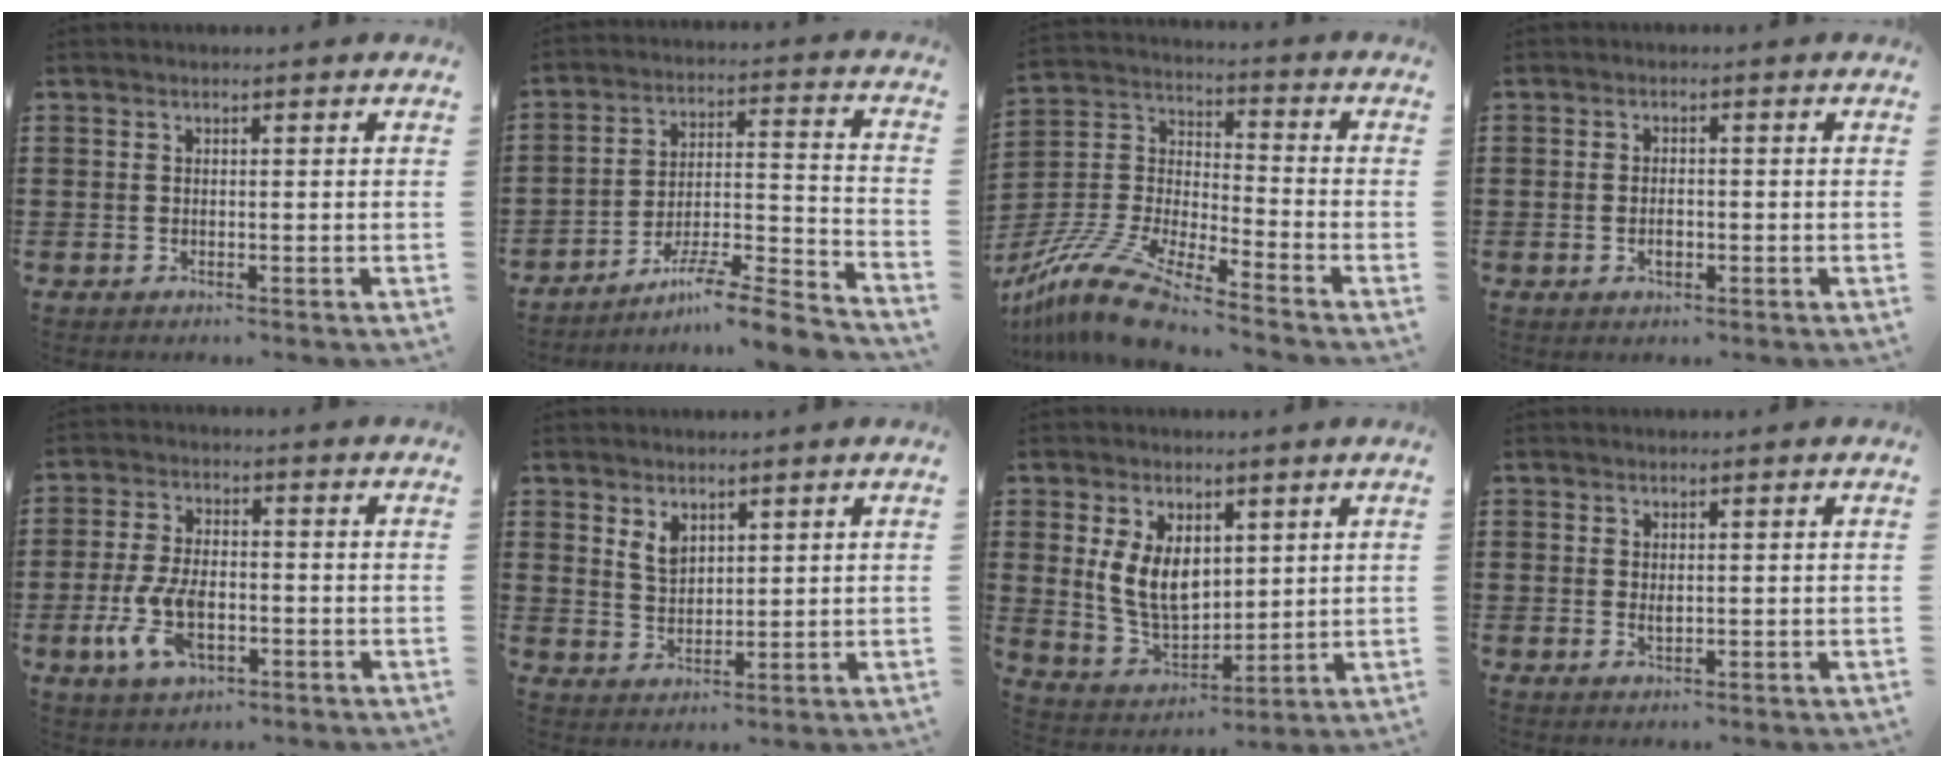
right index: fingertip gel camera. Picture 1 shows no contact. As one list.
[{"total": 7.6, "force": [-6.6, 0.2, 3.8], "torque": [-0.055, 0.000, -0.130]}, {"total": 11.9, "force": [-10.6, 1.3, 5.4], "torque": [-0.133, 0.011, -0.217]}, {"total": 1.9, "force": [-0.5, 0.8, 1.6], "torque": [-0.030, -0.002, -0.007]}, {"total": 8.4, "force": [-2.5, 4.1, 6.9], "torque": [-0.171, -0.013, -0.050]}, {"total": 3.4, "force": [2.2, 2.0, 1.6], "torque": [-0.039, 0.007, 0.042]}, {"total": 8.2, "force": [2.4, 5.4, 5.7], "torque": [-0.143, 0.001, 0.042]}, {"total": 0.9, "force": [0.3, 0.4, 0.8], "torque": [-0.016, 0.002, 0.006]}]